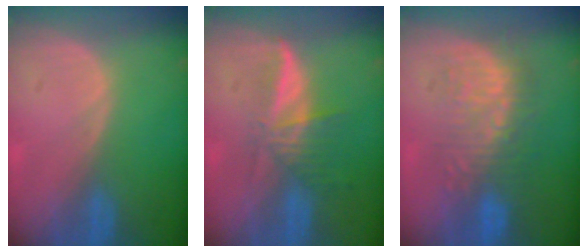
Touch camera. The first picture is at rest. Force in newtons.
{"total": 6.0, "press": 5.3, "slide": 2.8}
{"total": 8.9, "press": 8.6, "slide": 2.0}